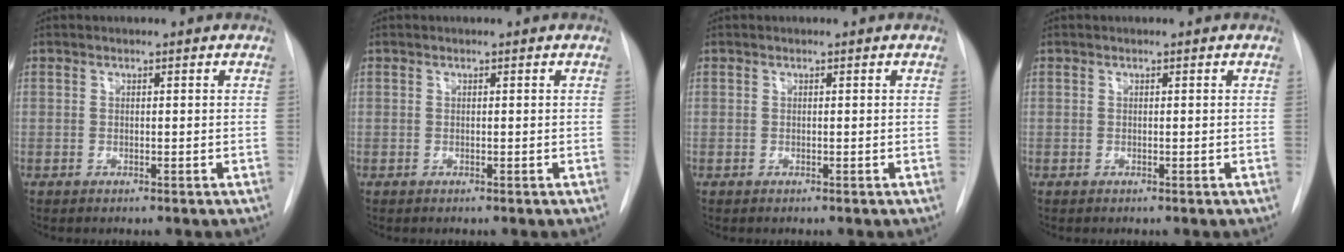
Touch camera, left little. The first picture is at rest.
{"total": 0.0}
{"total": 0.0}
{"total": 0.0}